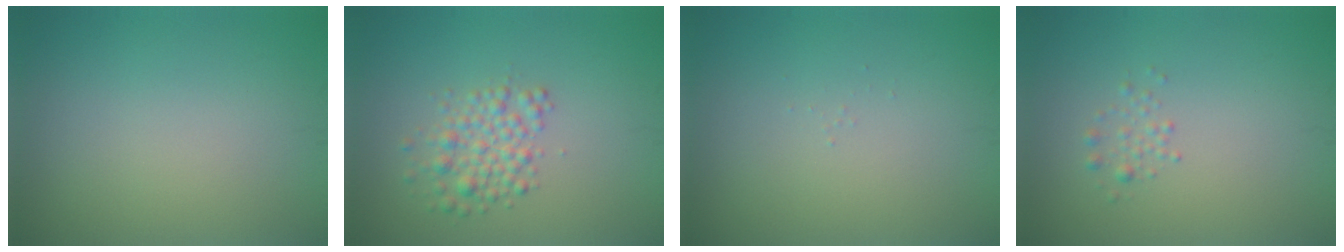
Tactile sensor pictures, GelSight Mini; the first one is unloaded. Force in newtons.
{"total": 2.9, "press": 2.9, "slide": 0.1}
{"total": 0.0}
{"total": 1.0, "press": 1.0, "slide": 0.0}